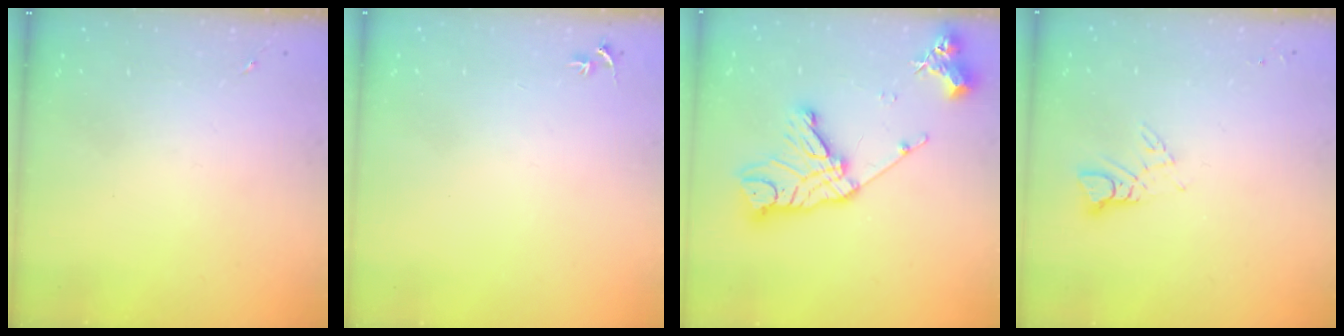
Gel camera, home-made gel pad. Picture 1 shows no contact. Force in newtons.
{"total": 2.7, "press": 2.7, "slide": 0.3}
{"total": 17.7, "press": 17.6, "slide": 1.3}
{"total": 3.8, "press": 3.8, "slide": 0.2}